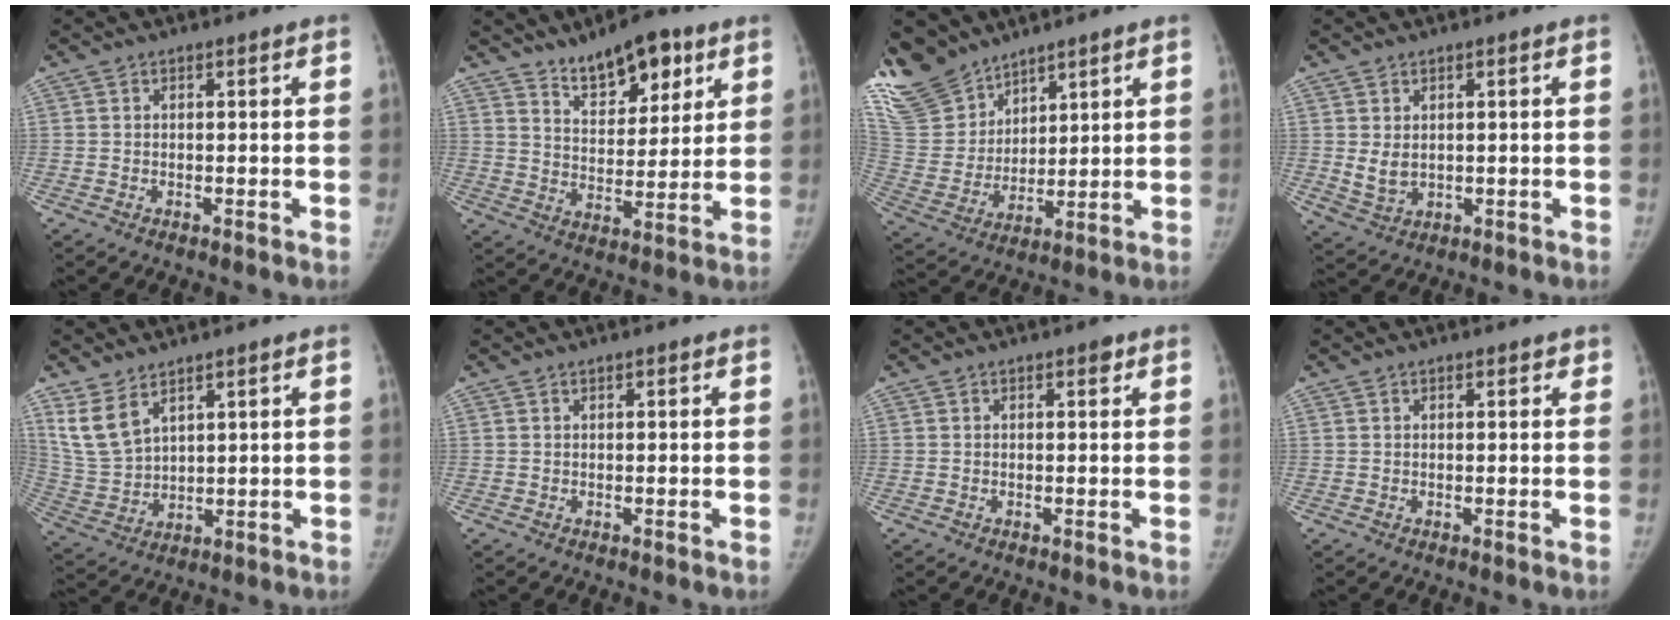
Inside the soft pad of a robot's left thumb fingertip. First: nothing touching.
{"total": 11.5, "force": [7.6, 5.2, 6.8], "torque": [-0.075, -0.045, 0.128]}
{"total": 16.6, "force": [13.5, 8.5, 4.6], "torque": [-0.085, -0.048, 0.282]}
{"total": 3.5, "force": [0.6, 2.7, 2.2], "torque": [-0.034, -0.012, 0.024]}
{"total": 7.6, "force": [5.1, 3.8, 4.1], "torque": [-0.077, -0.023, 0.122]}
{"total": 0.0}
{"total": 1.1, "force": [0.6, 0.5, 0.7], "torque": [-0.005, -0.001, 0.006]}
{"total": 0.8, "force": [0.7, 0.4, 0.2], "torque": [0.006, -0.004, 0.005]}